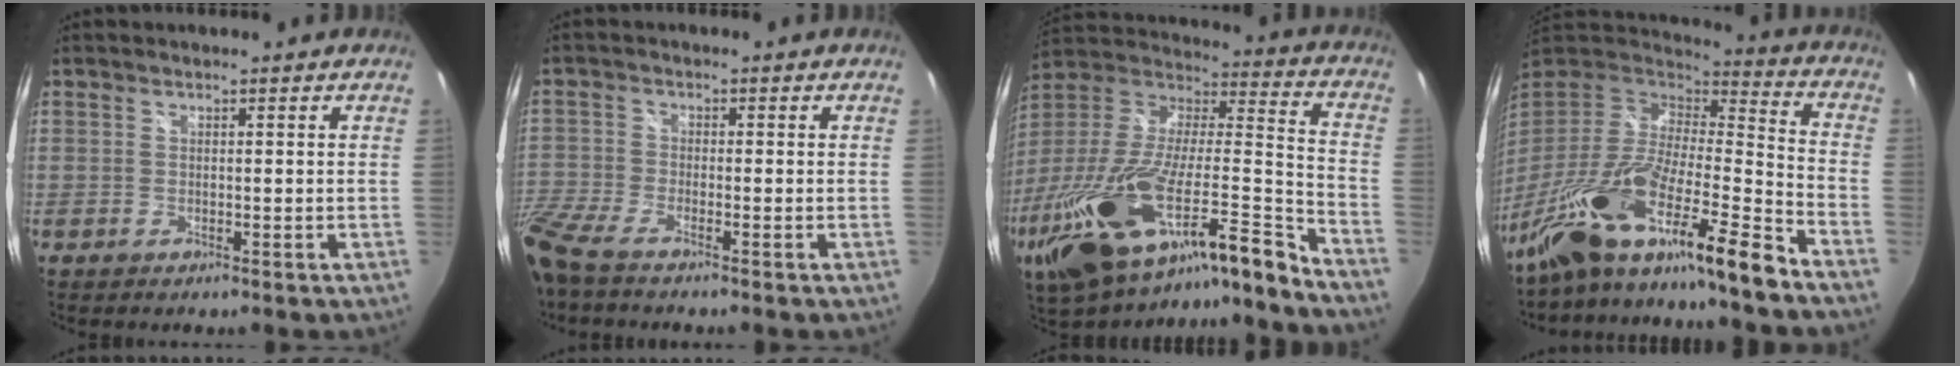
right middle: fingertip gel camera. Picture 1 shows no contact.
{"total": 9.5, "force": [-7.6, 2.2, 5.2], "torque": [-0.142, -0.026, -0.155]}
{"total": 31.7, "force": [-21.8, 5.2, 22.4], "torque": [-0.371, -0.069, -0.362]}
{"total": 25.8, "force": [-18.6, 3.3, 17.5], "torque": [-0.297, -0.055, -0.325]}